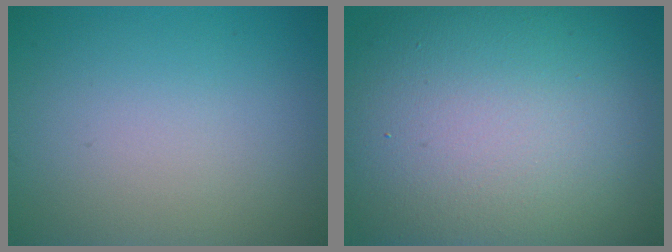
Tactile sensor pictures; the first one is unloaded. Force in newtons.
{"total": 17.3, "press": 17.2, "slide": 1.1}